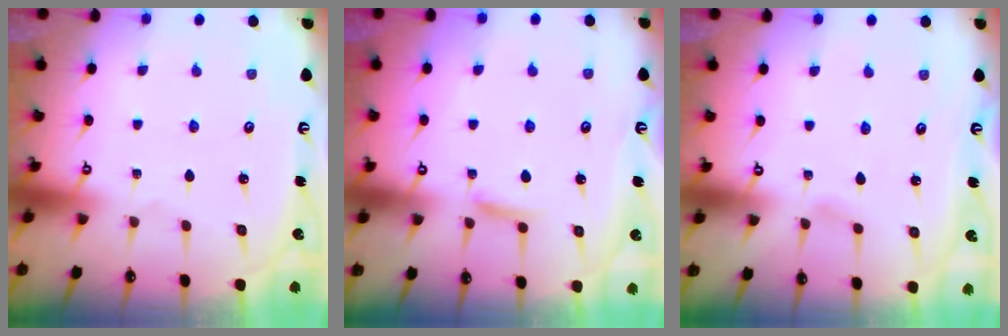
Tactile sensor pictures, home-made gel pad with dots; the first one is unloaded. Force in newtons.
{"total": 6.0, "press": 6.0, "slide": 0.8}
{"total": 2.4, "press": 2.4, "slide": 0.3}